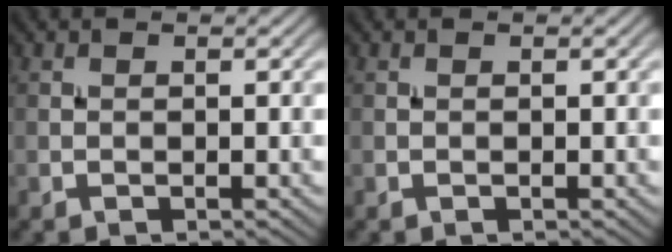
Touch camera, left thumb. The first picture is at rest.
{"total": 0.0}